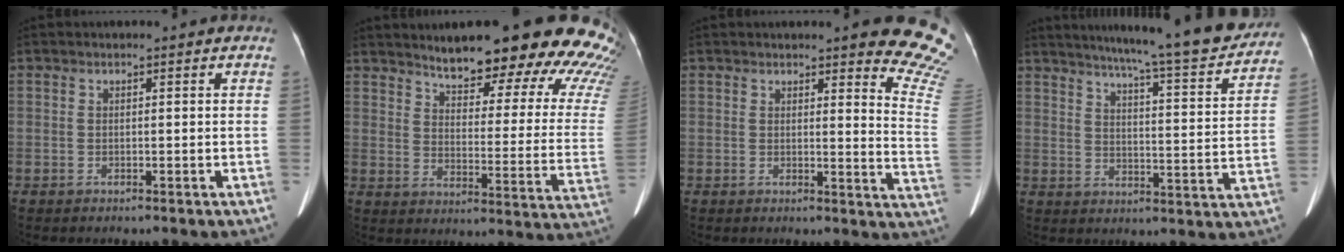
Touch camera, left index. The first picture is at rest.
{"total": 25.3, "force": [21.6, 4.5, 12.4], "torque": [-0.148, -0.073, 0.250]}
{"total": 11.3, "force": [9.9, 0.7, 5.4], "torque": [-0.037, -0.081, 0.078]}
{"total": 20.7, "force": [18.4, 0.7, 9.4], "torque": [-0.135, -0.045, 0.235]}